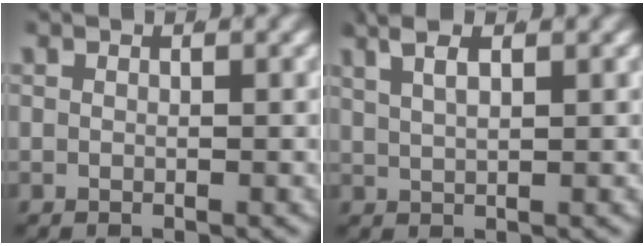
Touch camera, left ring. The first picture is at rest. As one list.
[{"total": 3.8, "force": [2.5, 1.2, 2.5], "torque": [-0.036, 0.012, 0.043]}]